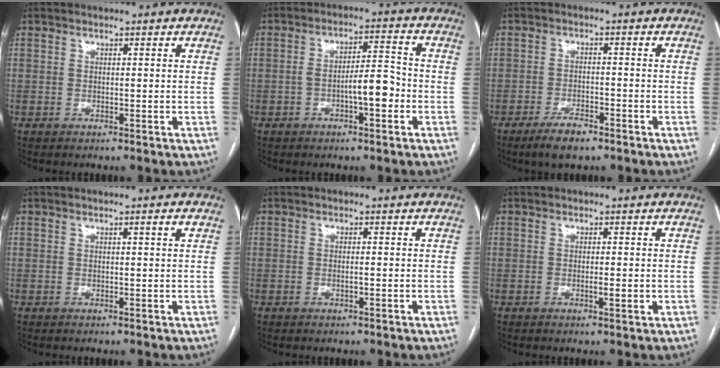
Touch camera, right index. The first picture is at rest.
{"total": 6.4, "force": [-2.1, 1.5, 5.9], "torque": [-0.099, 0.019, -0.032]}
{"total": 4.4, "force": [-3.2, 1.6, 2.5], "torque": [-0.050, -0.001, -0.051]}
{"total": 0.9, "force": [0.5, -0.1, 0.8], "torque": [-0.012, 0.000, 0.007]}
{"total": 0.8, "force": [-0.2, 0.1, 0.8], "torque": [-0.016, 0.000, -0.002]}
{"total": 1.4, "force": [-0.2, 0.2, 1.4], "torque": [-0.021, -0.002, -0.003]}